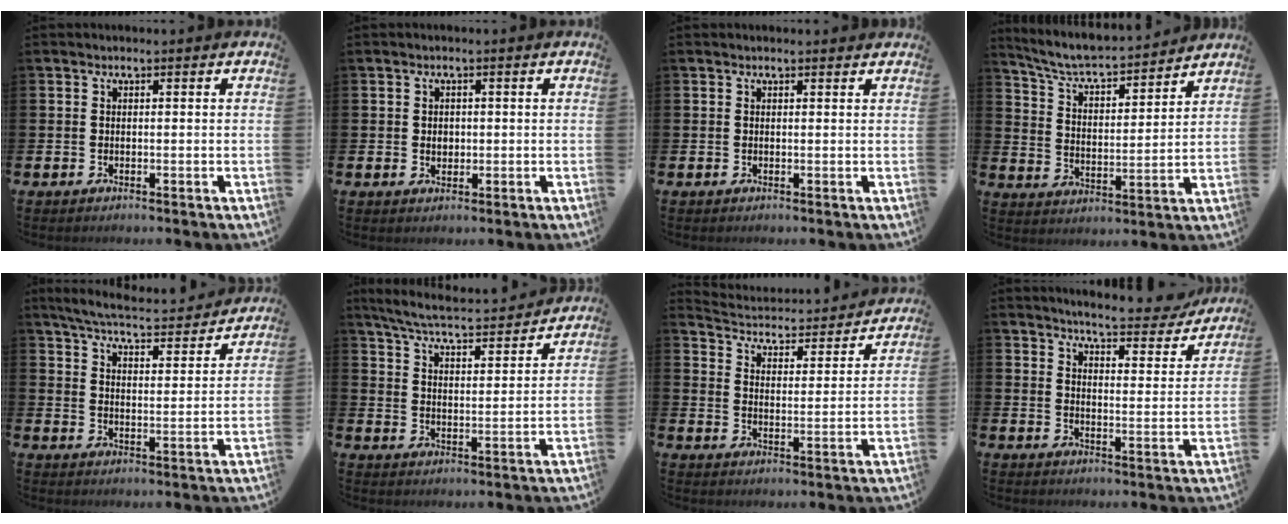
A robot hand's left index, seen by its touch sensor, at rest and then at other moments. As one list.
[{"total": 1.5, "force": [0.2, 1.2, 0.8], "torque": [0.000, 0.003, -0.001]}, {"total": 0.6, "force": [0.6, 0.1, 0.2], "torque": [0.005, -0.002, 0.008]}, {"total": 6.7, "force": [6.3, 0.7, 2.2], "torque": [-0.074, -0.049, 0.105]}, {"total": 5.7, "force": [5.4, 0.6, 1.6], "torque": [-0.056, -0.037, 0.091]}, {"total": 6.0, "force": [5.7, 0.6, 1.8], "torque": [-0.064, -0.043, 0.095]}, {"total": 3.9, "force": [3.6, 1.2, 0.7], "torque": [-0.040, -0.039, 0.053]}, {"total": 5.6, "force": [5.5, 0.4, 1.0], "torque": [-0.031, -0.040, 0.091]}]